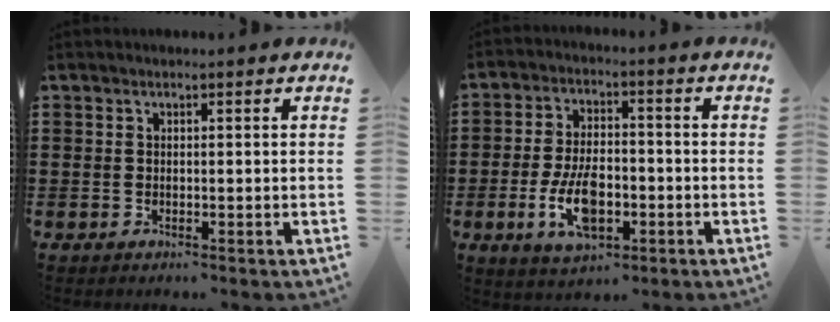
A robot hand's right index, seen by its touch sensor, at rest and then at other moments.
{"total": 9.3, "force": [-2.8, 4.7, 7.5], "torque": [-0.155, -0.005, -0.053]}